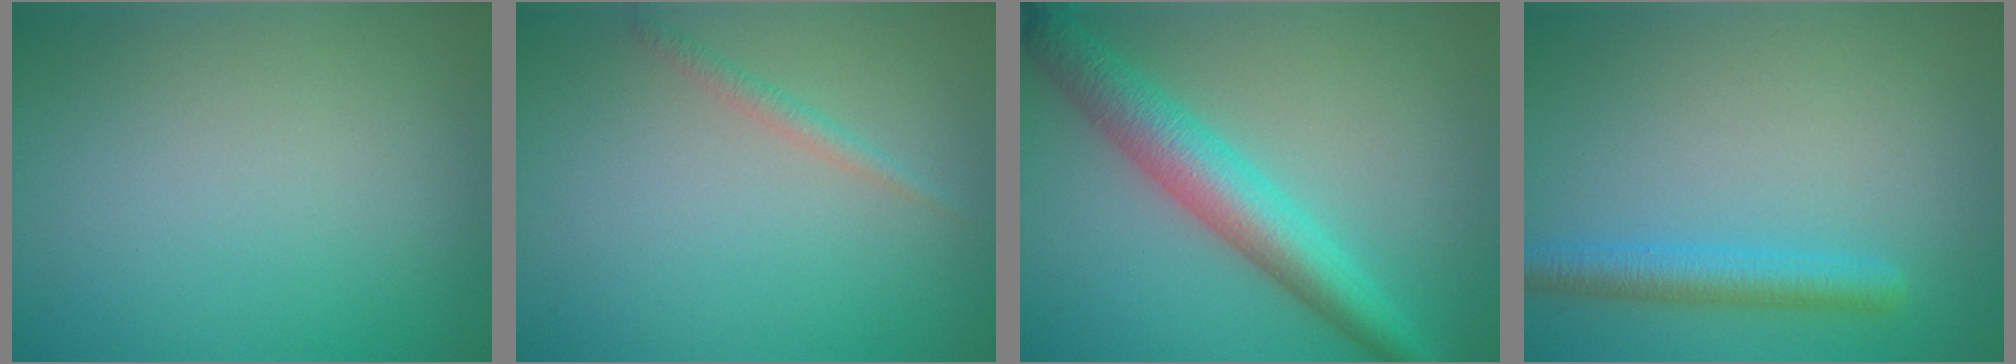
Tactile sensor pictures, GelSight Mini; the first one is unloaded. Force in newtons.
{"total": 1.2, "press": 1.2, "slide": 0.0}
{"total": 6.0, "press": 6.0, "slide": 0.1}
{"total": 3.2, "press": 3.2, "slide": 0.2}